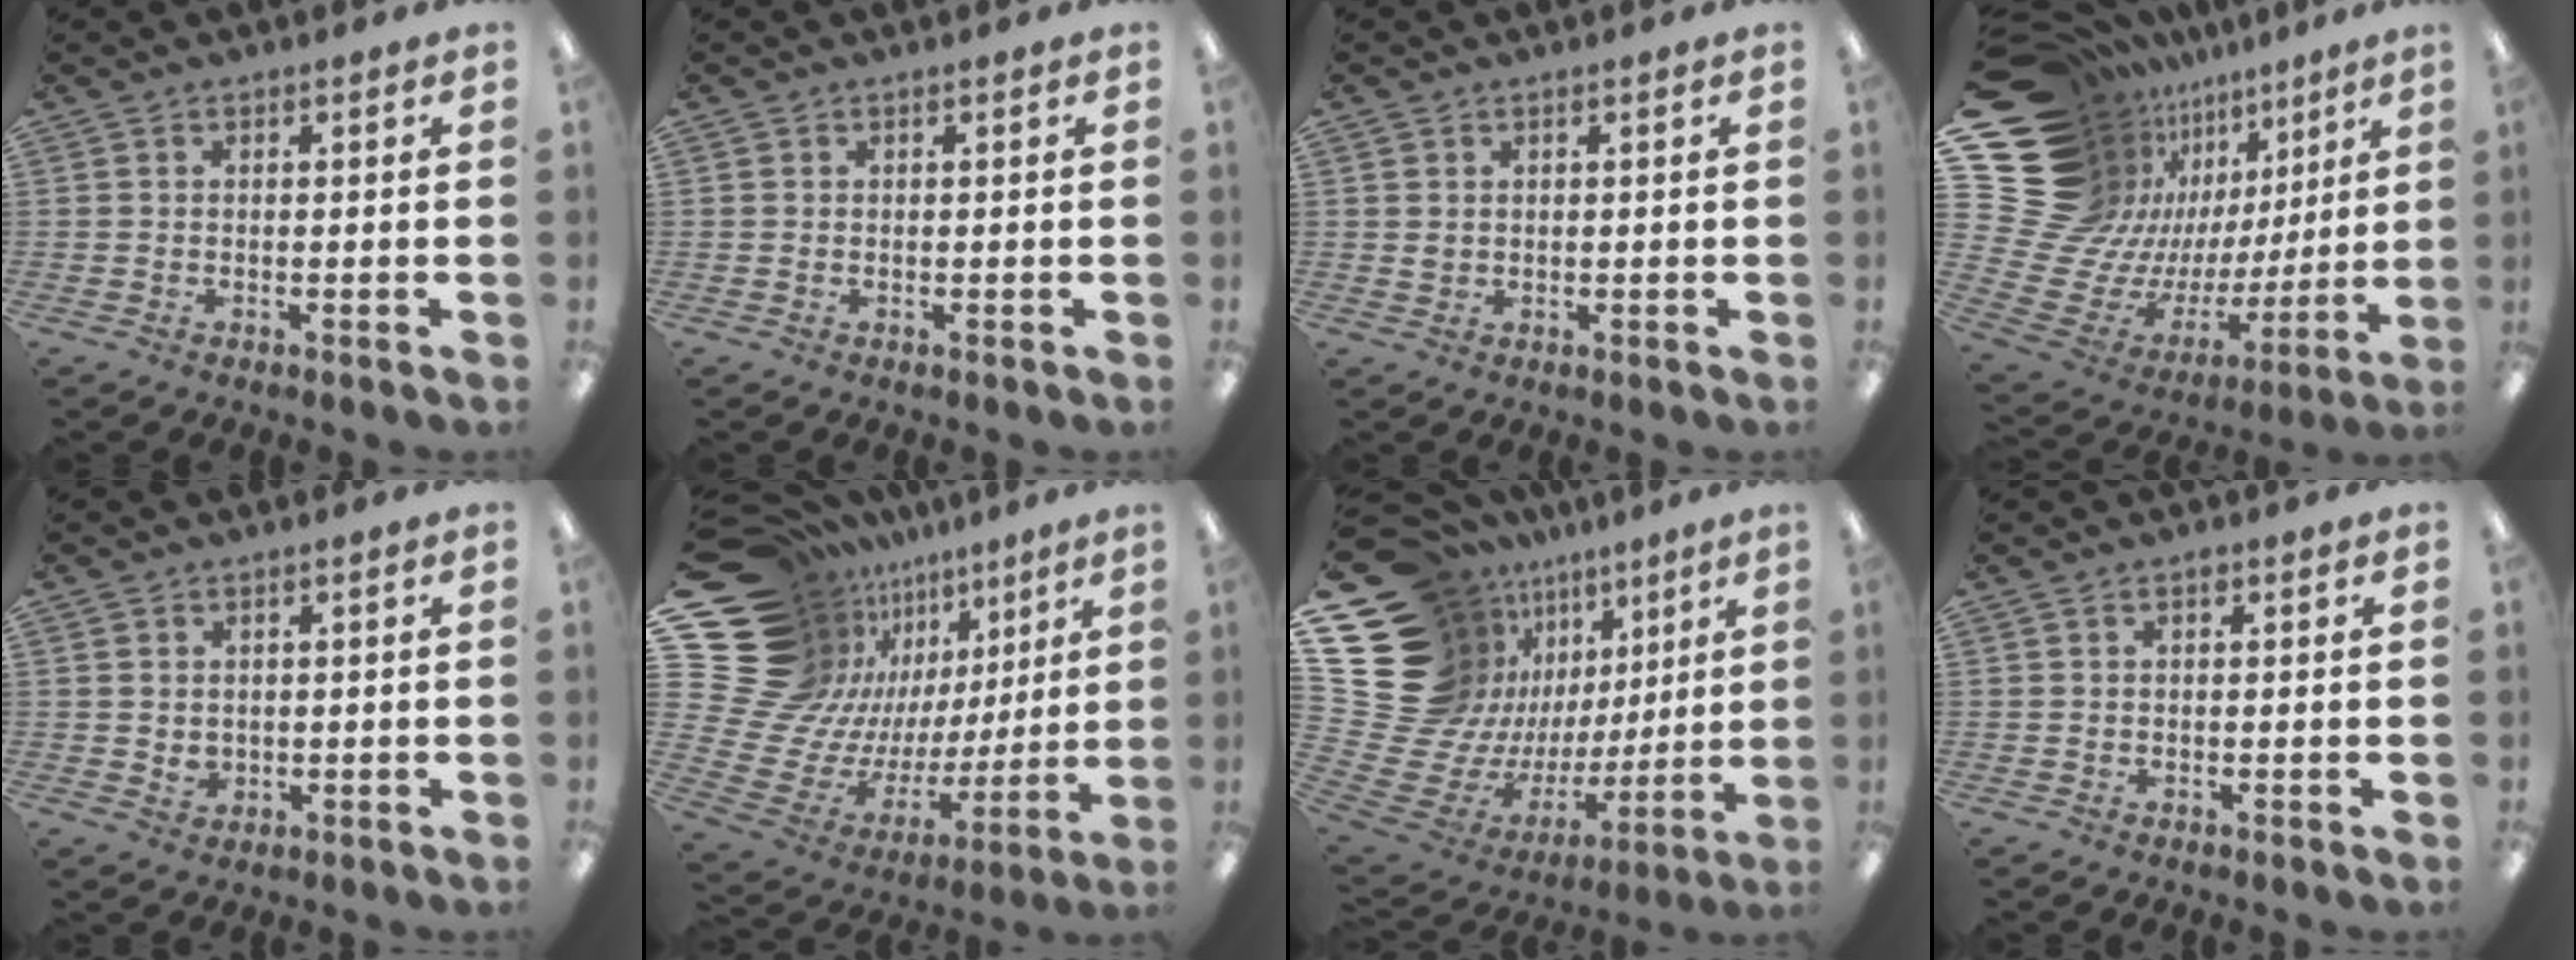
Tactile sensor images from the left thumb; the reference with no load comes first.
{"total": 0.0}
{"total": 1.3, "force": [0.6, 1.1, 0.2], "torque": [-0.007, 0.003, 0.011]}
{"total": 21.0, "force": [9.4, 15.9, 10.1], "torque": [-0.206, -0.115, 0.223]}
{"total": 2.6, "force": [1.0, 2.2, 0.8], "torque": [-0.010, -0.001, 0.017]}
{"total": 18.4, "force": [9.8, 13.9, 7.1], "torque": [-0.163, -0.109, 0.218]}
{"total": 22.0, "force": [9.4, 16.5, 11.1], "torque": [-0.219, -0.126, 0.228]}
{"total": 0.8, "force": [0.5, 0.4, 0.5], "torque": [-0.011, 0.002, 0.010]}